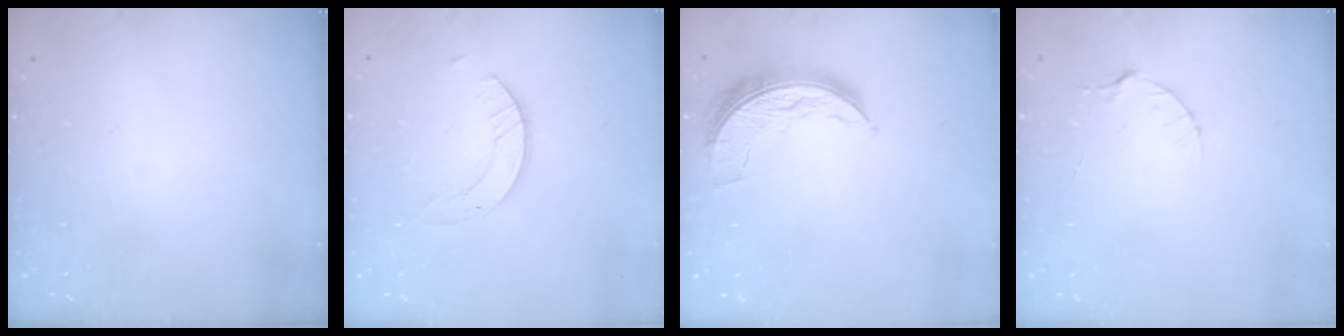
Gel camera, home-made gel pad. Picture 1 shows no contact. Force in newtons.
{"total": 2.6, "press": 2.5, "slide": 0.3}
{"total": 7.7, "press": 7.7, "slide": 0.3}
{"total": 4.1, "press": 4.1, "slide": 0.4}